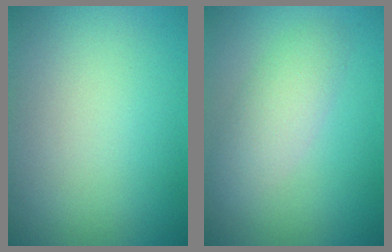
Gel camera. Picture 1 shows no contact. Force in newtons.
{"total": 2.8, "press": 2.8, "slide": 0.1}